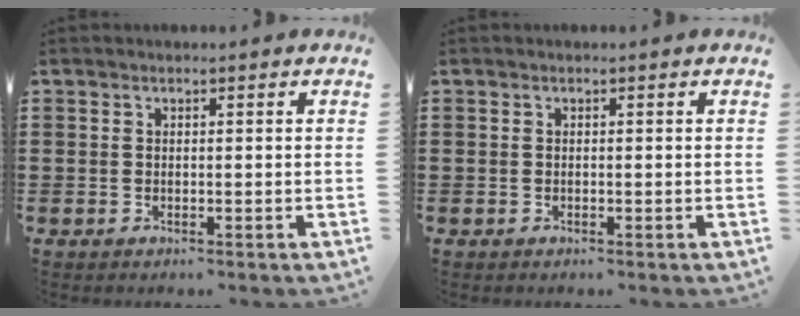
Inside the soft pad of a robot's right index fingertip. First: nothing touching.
{"total": 0.0}